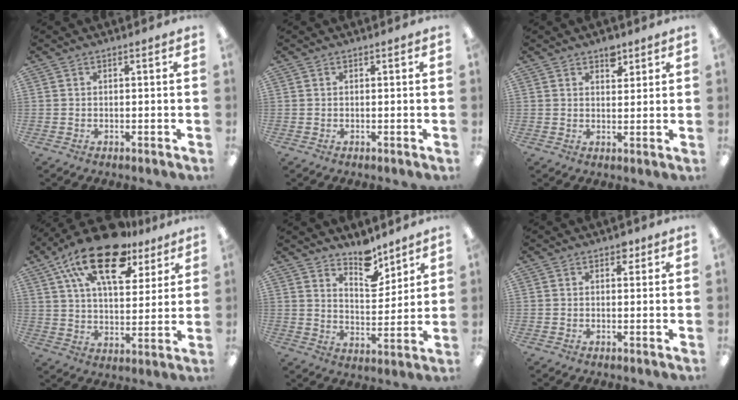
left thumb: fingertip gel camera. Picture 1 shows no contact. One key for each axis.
{"total": 0.0}
{"total": 4.2, "fx": 2.9, "fy": 2.2, "fz": 1.9, "tx": -0.010, "ty": -0.016, "tz": 0.047}
{"total": 21.7, "fx": 13.2, "fy": 10.0, "fz": 14.1, "tx": -0.233, "ty": -0.058, "tz": 0.227}
{"total": 9.3, "fx": 7.8, "fy": 3.9, "fz": 3.3, "tx": -0.034, "ty": -0.058, "tz": 0.139}
{"total": 2.0, "fx": 1.3, "fy": 1.2, "fz": 0.9, "tx": -0.003, "ty": -0.003, "tz": 0.019}